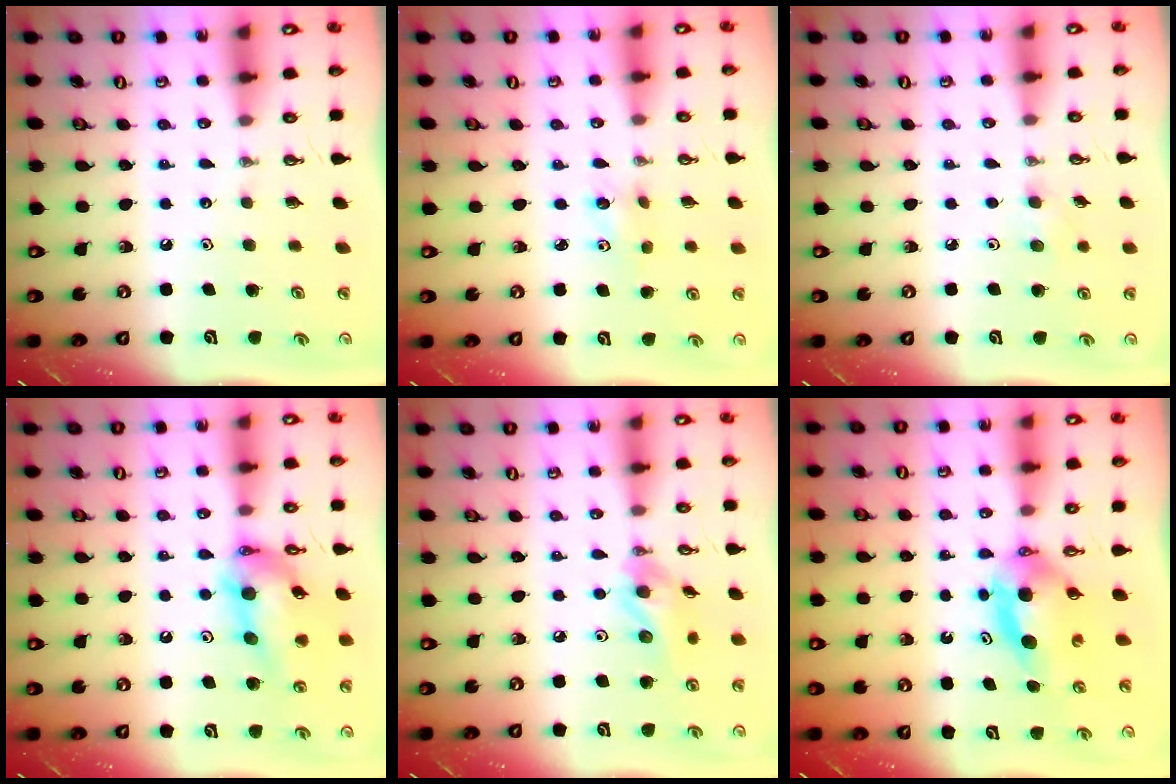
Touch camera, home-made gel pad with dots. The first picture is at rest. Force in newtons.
{"total": 6.9, "press": 4.9, "slide": 4.8}
{"total": 5.0, "press": 4.8, "slide": 1.4}
{"total": 15.1, "press": 15.1, "slide": 1.1}
{"total": 11.4, "press": 11.4, "slide": 1.4}
{"total": 5.8, "press": 5.6, "slide": 1.4}